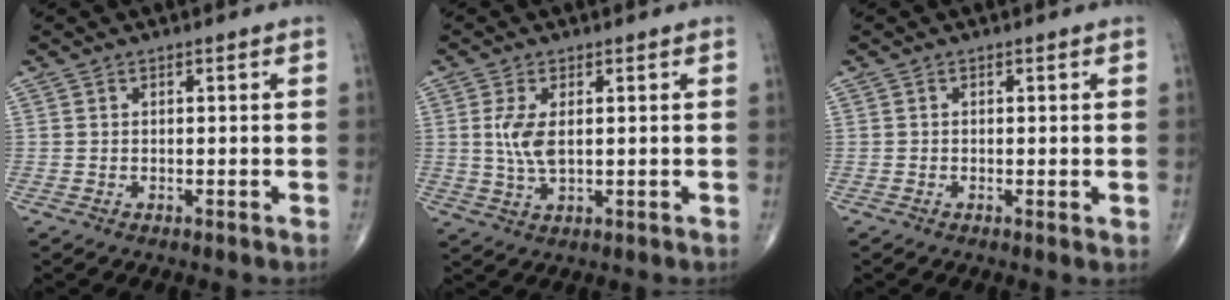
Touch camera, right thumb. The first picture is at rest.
{"total": 5.4, "force": [0.8, 2.4, 4.8], "torque": [-0.105, -0.007, 0.019]}
{"total": 0.9, "force": [-0.1, 0.3, 0.8], "torque": [-0.017, -0.004, -0.004]}